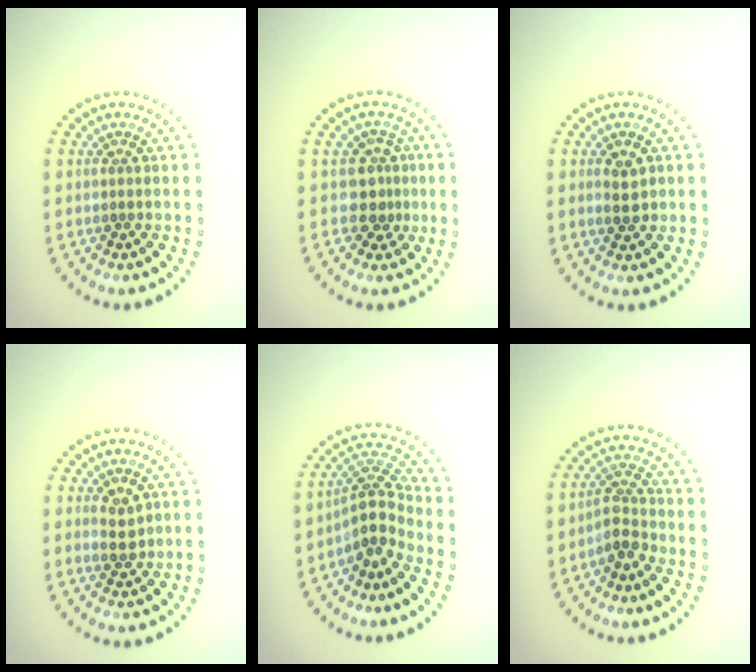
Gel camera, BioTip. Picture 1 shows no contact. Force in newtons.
{"total": 2.6, "press": 2.0, "slide": 1.6}
{"total": 1.9, "press": 1.9, "slide": 0.2}
{"total": 2.1, "press": 2.1, "slide": 0.3}
{"total": 3.8, "press": 2.8, "slide": 2.5}
{"total": 2.5, "press": 2.1, "slide": 1.4}